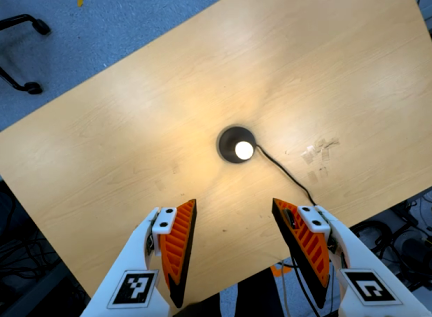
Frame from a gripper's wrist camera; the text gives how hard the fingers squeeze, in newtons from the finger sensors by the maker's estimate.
{"total": 0.0}